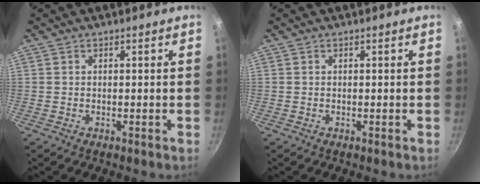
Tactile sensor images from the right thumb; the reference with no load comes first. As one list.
[{"total": 0.0}]